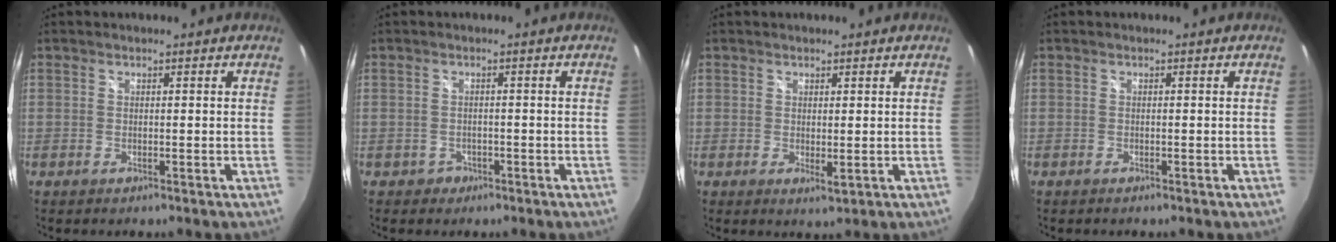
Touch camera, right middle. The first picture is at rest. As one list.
[{"total": 2.0, "force": [-1.0, 1.7, 0.2], "torque": [-0.007, 0.001, -0.013]}, {"total": 1.6, "force": [0.5, 0.8, 1.2], "torque": [-0.021, -0.004, 0.007]}, {"total": 0.5, "force": [-0.5, 0.2, 0.0], "torque": [-0.002, -0.002, -0.009]}]